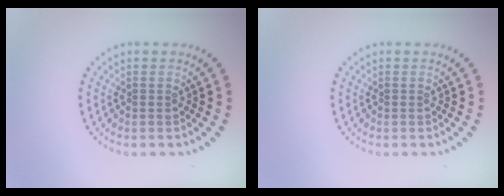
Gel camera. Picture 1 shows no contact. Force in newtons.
{"total": 0.0}